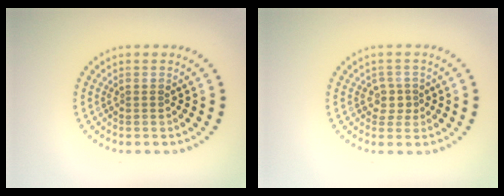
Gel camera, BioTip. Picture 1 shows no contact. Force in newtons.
{"total": 1.5, "press": 1.2, "slide": 1.0}